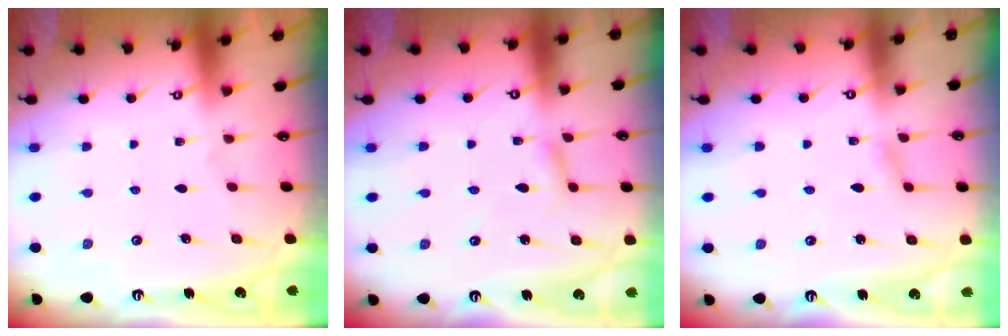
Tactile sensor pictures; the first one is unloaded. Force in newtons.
{"total": 2.2, "press": 2.2, "slide": 0.2}
{"total": 2.6, "press": 2.6, "slide": 0.2}